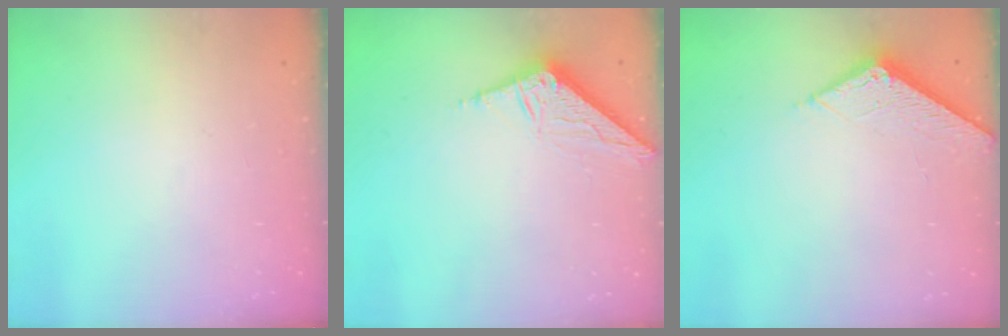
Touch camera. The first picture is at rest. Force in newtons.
{"total": 8.3, "press": 8.3, "slide": 0.5}
{"total": 7.4, "press": 7.4, "slide": 0.2}